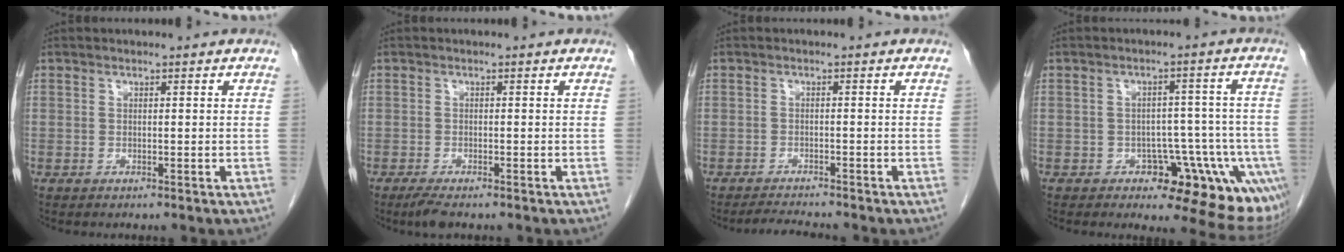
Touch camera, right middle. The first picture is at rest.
{"total": 2.6, "force": [-1.9, 0.5, 1.7], "torque": [-0.037, -0.008, -0.034]}
{"total": 3.0, "force": [-2.9, -0.3, 0.7], "torque": [-0.015, -0.015, -0.047]}
{"total": 11.5, "force": [-6.2, 5.7, 7.8], "torque": [-0.049, 0.021, -0.077]}